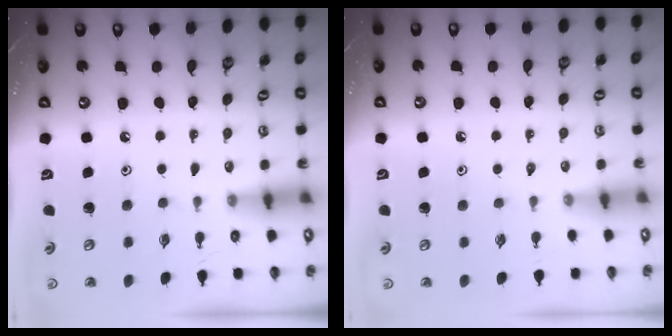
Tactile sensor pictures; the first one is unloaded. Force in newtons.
{"total": 0.6, "press": 0.6, "slide": 0.2}